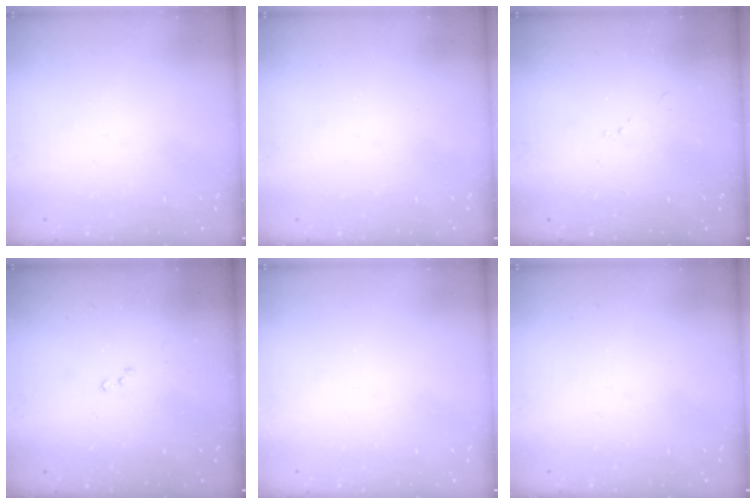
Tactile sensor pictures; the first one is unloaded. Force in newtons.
{"total": 1.3, "press": 1.1, "slide": 0.7}
{"total": 6.4, "press": 6.4, "slide": 0.8}
{"total": 8.1, "press": 8.0, "slide": 1.1}
{"total": 0.0}
{"total": 0.0}